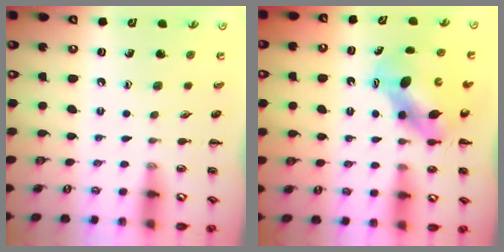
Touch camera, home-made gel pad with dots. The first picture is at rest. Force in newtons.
{"total": 6.2, "press": 6.0, "slide": 1.5}